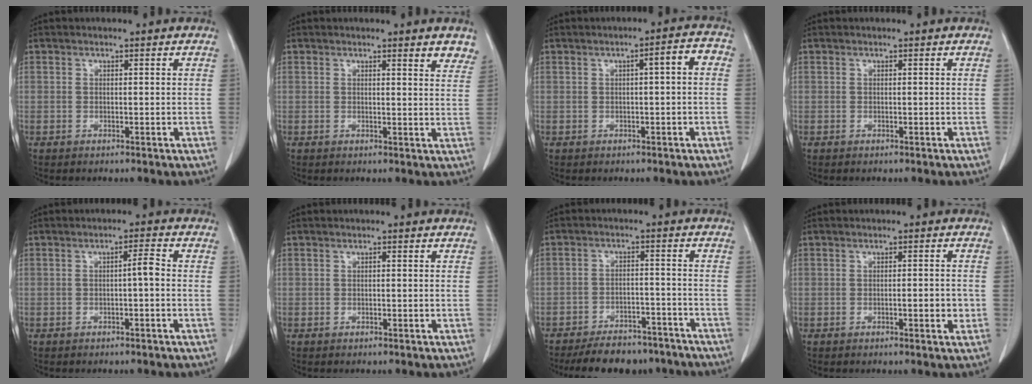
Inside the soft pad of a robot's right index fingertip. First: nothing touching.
{"total": 3.8, "force": [3.3, 0.6, 1.7], "torque": [-0.016, -0.016, 0.024]}
{"total": 3.7, "force": [0.2, 0.5, 3.7], "torque": [-0.046, 0.015, 0.000]}
{"total": 0.0}
{"total": 2.2, "force": [-0.4, 0.1, 2.1], "torque": [-0.034, 0.004, -0.008]}
{"total": 0.0}
{"total": 12.3, "force": [-10.8, 4.7, 3.6], "torque": [-0.039, 0.005, -0.140]}
{"total": 2.5, "force": [-0.7, 0.7, 2.3], "torque": [-0.036, 0.001, -0.007]}